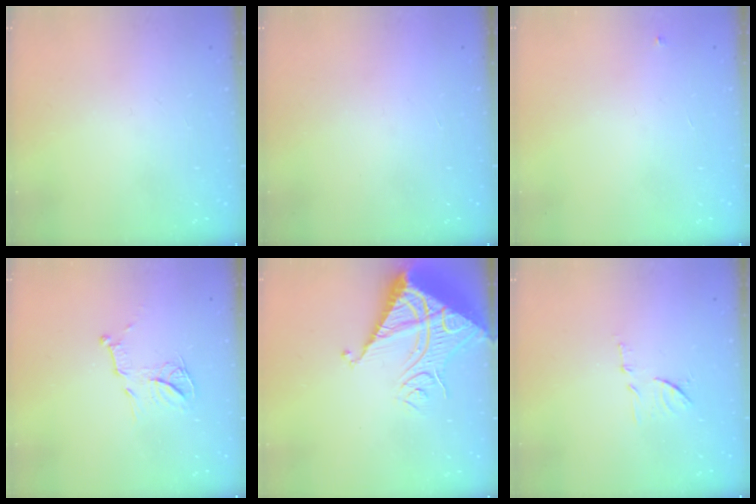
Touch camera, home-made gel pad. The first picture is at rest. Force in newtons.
{"total": 1.5, "press": 1.5, "slide": 0.1}
{"total": 3.0, "press": 2.9, "slide": 0.4}
{"total": 11.0, "press": 10.9, "slide": 0.4}
{"total": 13.7, "press": 13.7, "slide": 1.3}
{"total": 8.7, "press": 8.7, "slide": 0.3}